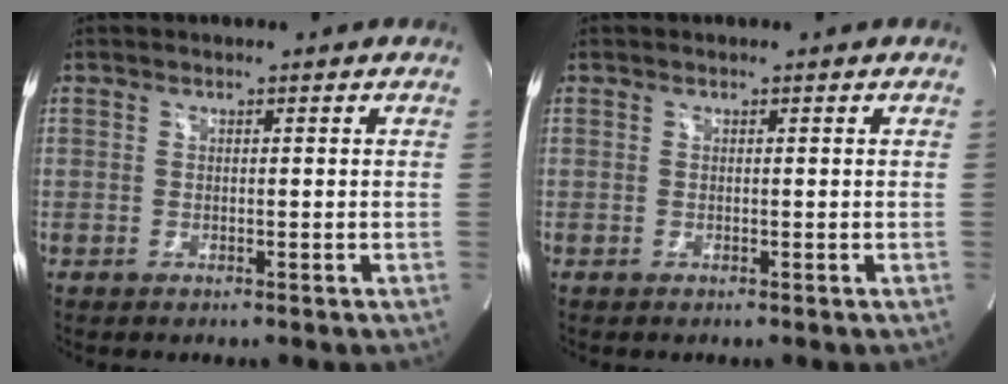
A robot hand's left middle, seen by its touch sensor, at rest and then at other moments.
{"total": 0.0}